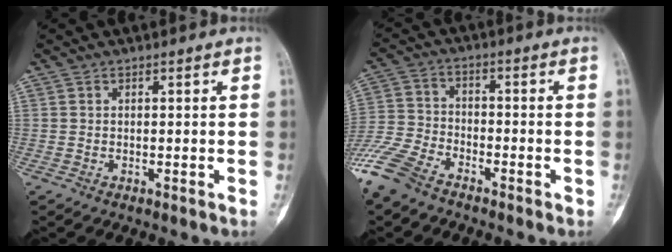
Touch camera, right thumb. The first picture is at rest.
{"total": 11.7, "force": [-8.6, 5.4, 5.8], "torque": [-0.126, 0.014, -0.176]}